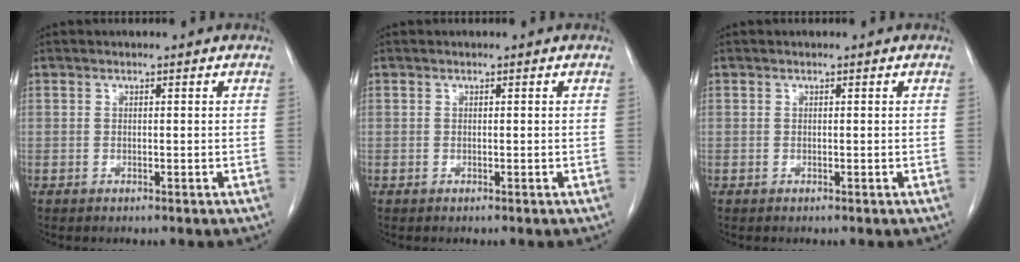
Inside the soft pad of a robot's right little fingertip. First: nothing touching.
{"total": 0.0}
{"total": 0.0}